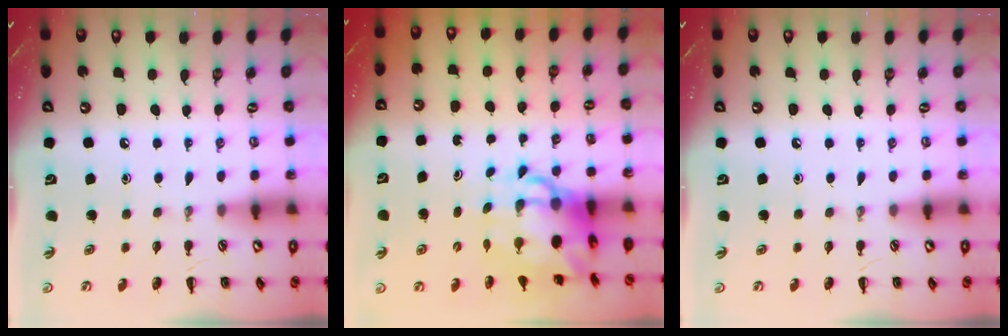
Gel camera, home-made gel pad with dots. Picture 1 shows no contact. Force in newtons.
{"total": 9.4, "press": 9.0, "slide": 2.7}
{"total": 0.0}